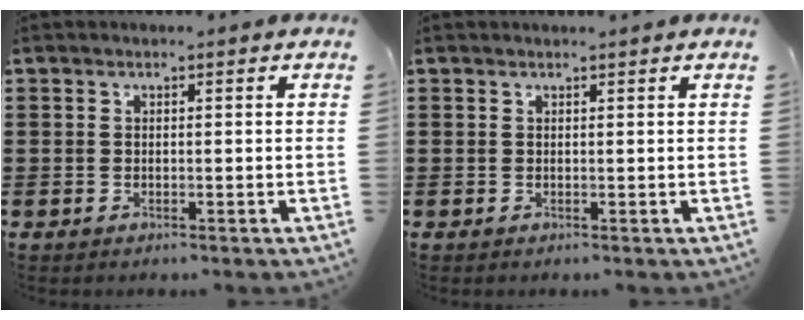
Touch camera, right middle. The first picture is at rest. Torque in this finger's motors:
{"motor_torque": [-0.05, 0.10, -0.04, 0.00]}